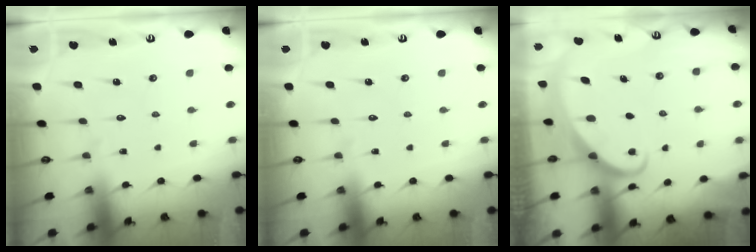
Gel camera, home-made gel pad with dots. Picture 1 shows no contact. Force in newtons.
{"total": 0.0}
{"total": 2.0, "press": 2.0, "slide": 0.0}